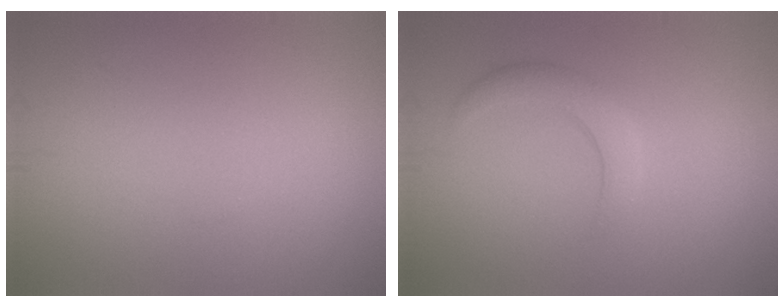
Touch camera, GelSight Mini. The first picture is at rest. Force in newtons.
{"total": 2.3, "press": 2.2, "slide": 0.2}